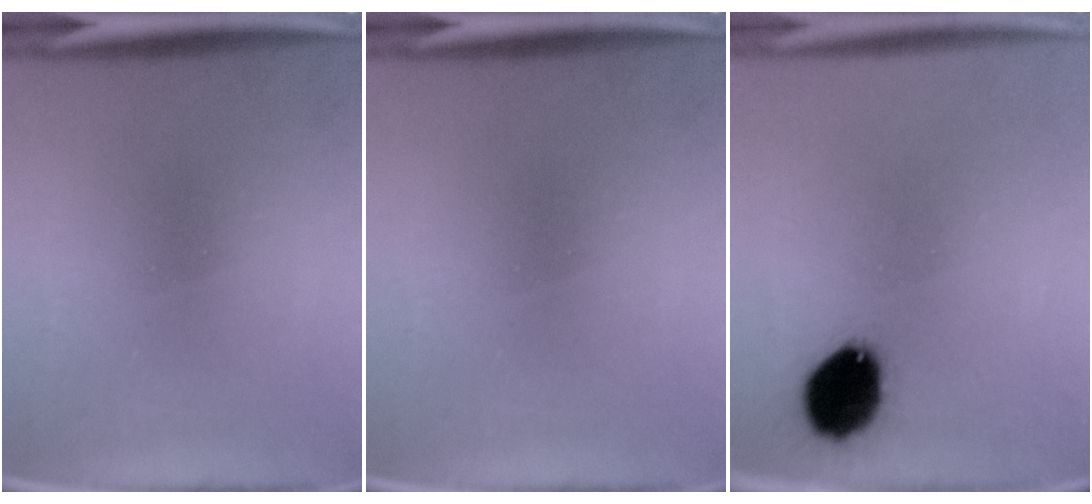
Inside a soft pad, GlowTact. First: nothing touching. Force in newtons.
{"total": 0.0}
{"total": 12.0}